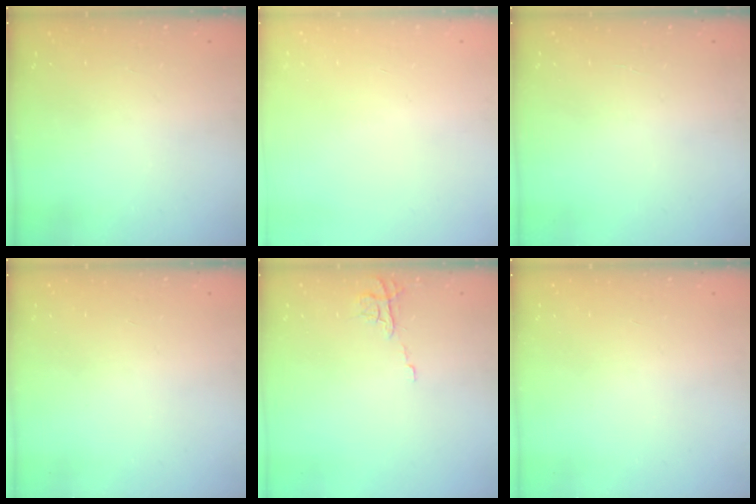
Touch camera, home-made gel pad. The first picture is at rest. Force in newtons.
{"total": 0.0}
{"total": 1.8, "press": 1.8, "slide": 0.2}
{"total": 0.0}
{"total": 6.4, "press": 6.4, "slide": 0.5}
{"total": 0.0}